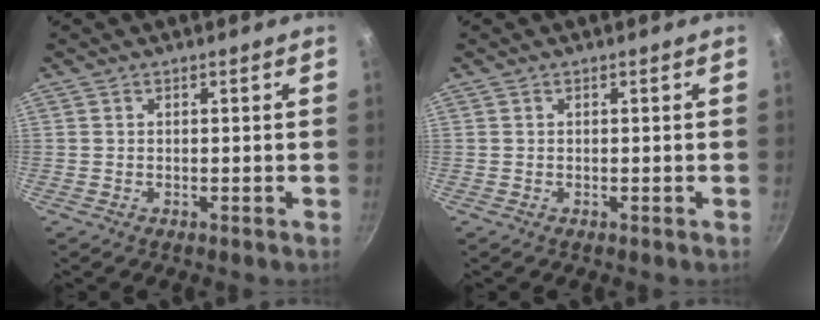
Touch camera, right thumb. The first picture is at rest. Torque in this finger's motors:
{"motor_torque": [-0.05, 0.01, 0.16, 0.15, 0.01]}